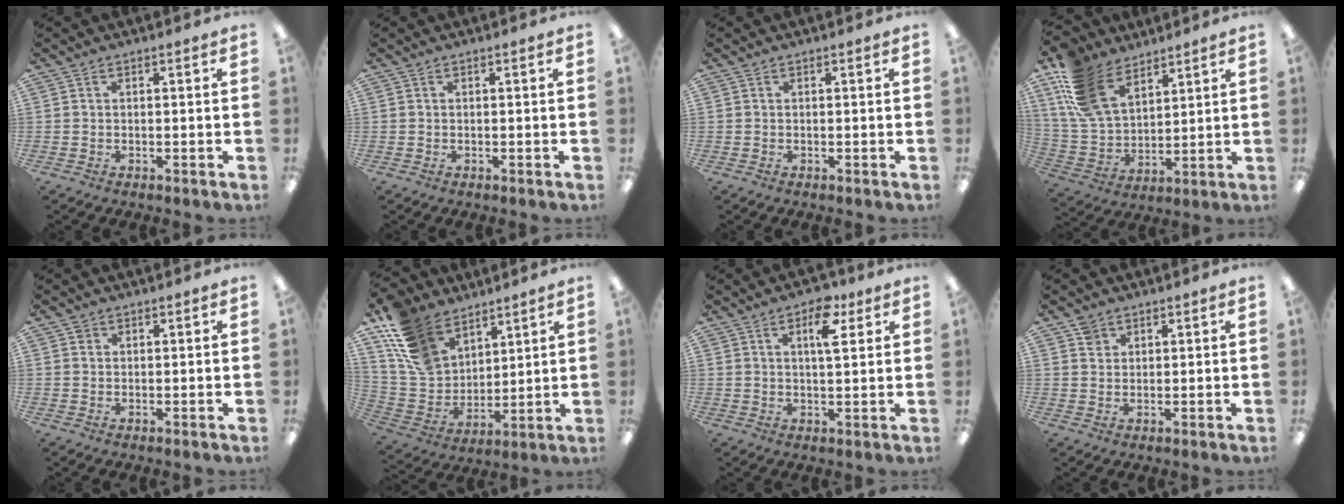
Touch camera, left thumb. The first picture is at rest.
{"total": 0.0}
{"total": 0.0}
{"total": 16.5, "force": [10.3, 9.8, 8.5], "torque": [-0.200, -0.035, 0.200]}
{"total": 1.2, "force": [0.7, 1.0, 0.2], "torque": [-0.004, 0.004, 0.012]}
{"total": 16.3, "force": [10.9, 10.6, 5.8], "torque": [-0.142, -0.050, 0.220]}
{"total": 8.1, "force": [4.1, 3.5, 6.0], "torque": [-0.073, -0.015, 0.060]}
{"total": 2.8, "force": [1.9, 2.0, 0.4], "torque": [0.003, -0.006, 0.034]}